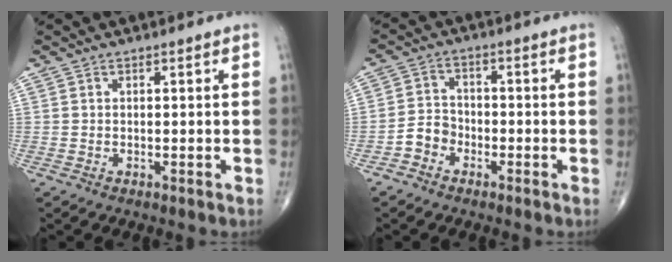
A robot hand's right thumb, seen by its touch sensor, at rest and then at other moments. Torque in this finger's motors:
{"motor_torque": [0.11, -0.08, 0.46, -0.35, 0.01]}